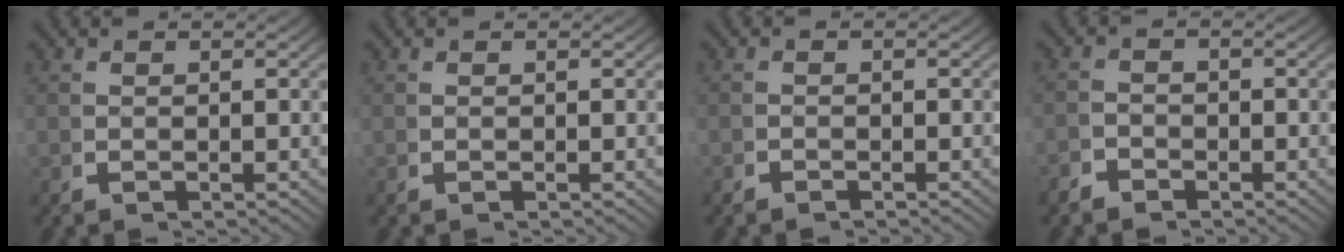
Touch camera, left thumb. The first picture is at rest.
{"total": 0.0}
{"total": 0.8, "force": [-0.8, 0.1, -0.1], "torque": [0.002, -0.005, -0.016]}
{"total": 1.7, "force": [-1.5, 0.8, 0.1], "torque": [0.005, -0.010, -0.030]}